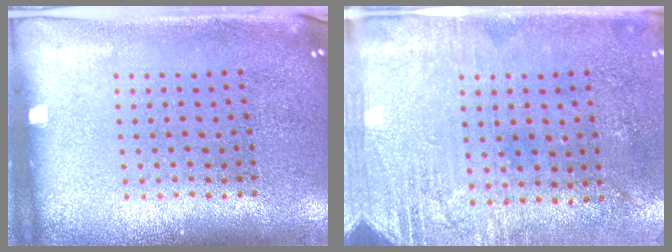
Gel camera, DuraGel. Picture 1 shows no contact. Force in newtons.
{"total": 2.8, "press": 2.4, "slide": 1.5}